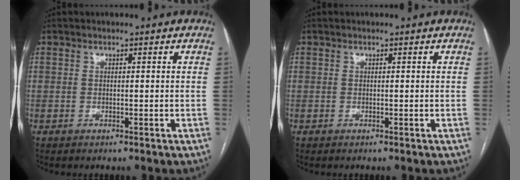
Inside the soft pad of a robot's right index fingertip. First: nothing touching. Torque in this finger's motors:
{"motor_torque": [0.04, 0.04, -0.04, 0.00]}